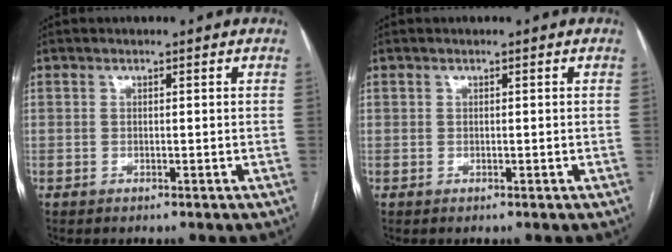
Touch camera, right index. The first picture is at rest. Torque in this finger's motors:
{"motor_torque": [-0.34, 0.10, 0.00, 0.00]}